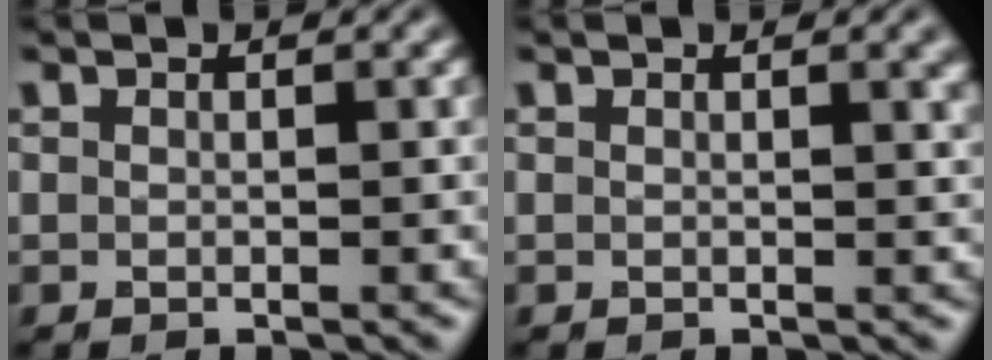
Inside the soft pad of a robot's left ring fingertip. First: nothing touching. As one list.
[{"total": 1.8, "force": [0.9, 0.7, 1.5], "torque": [-0.006, 0.005, 0.009]}]